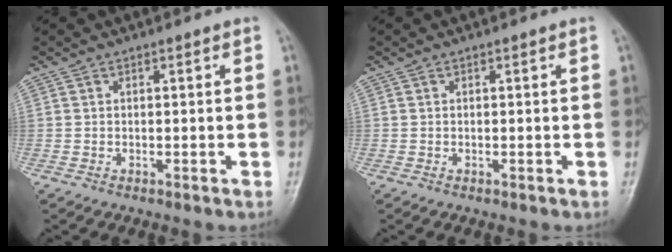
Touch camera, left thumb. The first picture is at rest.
{"total": 0.0}